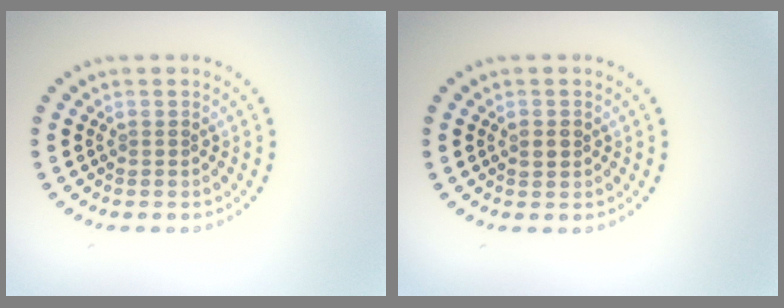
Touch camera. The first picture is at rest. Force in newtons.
{"total": 1.1, "press": 1.1, "slide": 0.1}